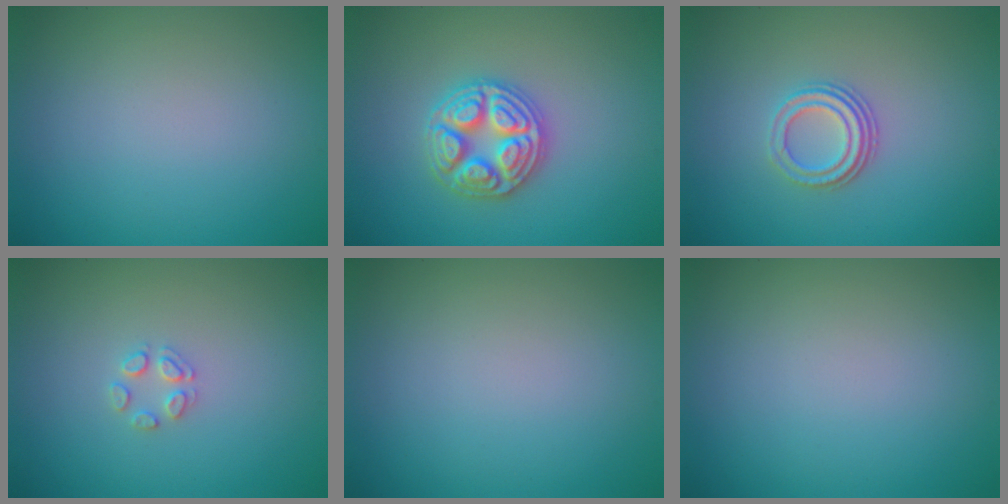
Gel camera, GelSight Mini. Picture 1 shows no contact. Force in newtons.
{"total": 4.9, "press": 4.8, "slide": 0.7}
{"total": 2.9, "press": 2.2, "slide": 1.9}
{"total": 1.5, "press": 1.5, "slide": 0.1}
{"total": 0.0}
{"total": 0.0}